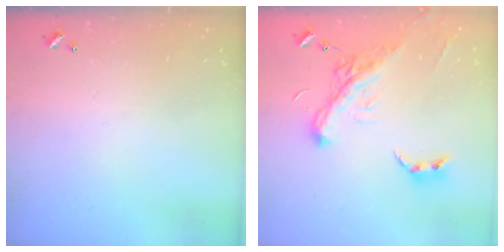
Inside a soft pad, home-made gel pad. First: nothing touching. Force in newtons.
{"total": 5.7, "press": 5.7, "slide": 0.7}